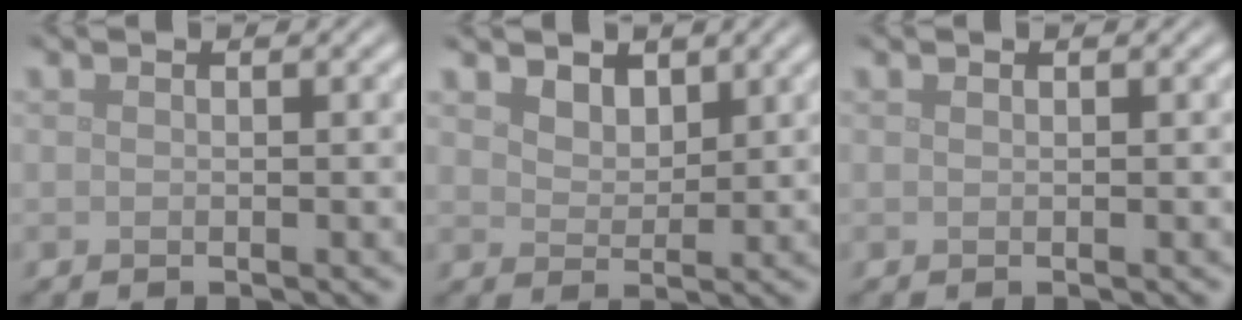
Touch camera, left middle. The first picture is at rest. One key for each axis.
{"total": 2.1, "fx": 1.6, "fy": 1.1, "fz": 0.7, "tx": -0.022, "ty": -0.009, "tz": 0.033}
{"total": 0.0}